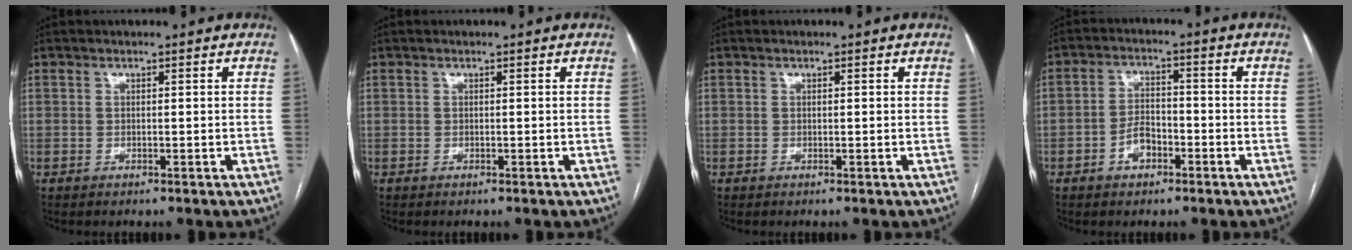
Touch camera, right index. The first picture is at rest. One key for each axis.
{"total": 0.0}
{"total": 0.0}
{"total": 4.3, "fx": -2.2, "fy": 2.6, "fz": 2.8, "tx": -0.053, "ty": 0.011, "tz": -0.038}